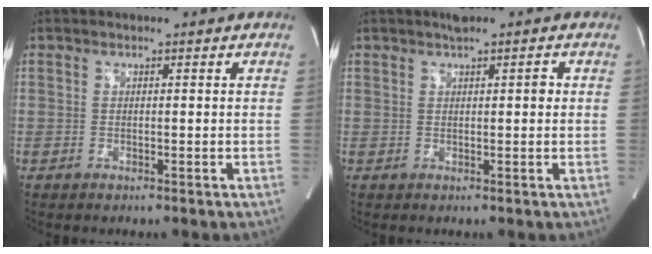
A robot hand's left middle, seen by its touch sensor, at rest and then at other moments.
{"total": 2.8, "force": [1.3, 1.0, 2.3], "torque": [-0.036, 0.012, 0.019]}